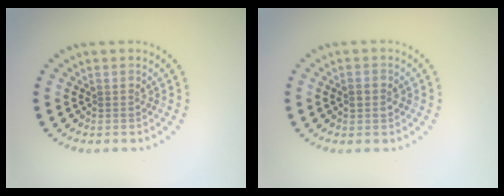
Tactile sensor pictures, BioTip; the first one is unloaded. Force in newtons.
{"total": 1.6, "press": 1.6, "slide": 0.2}